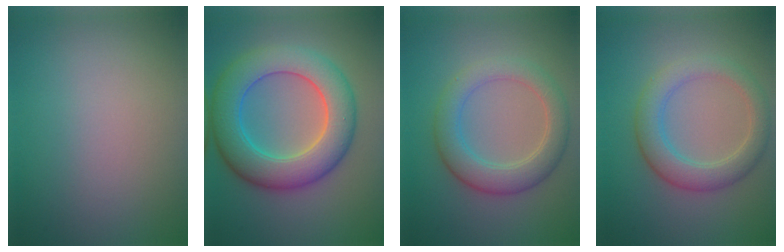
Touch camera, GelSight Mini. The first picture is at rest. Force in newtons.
{"total": 8.7, "press": 8.7, "slide": 0.2}
{"total": 4.6, "press": 4.6, "slide": 0.0}
{"total": 4.2, "press": 4.2, "slide": 0.3}